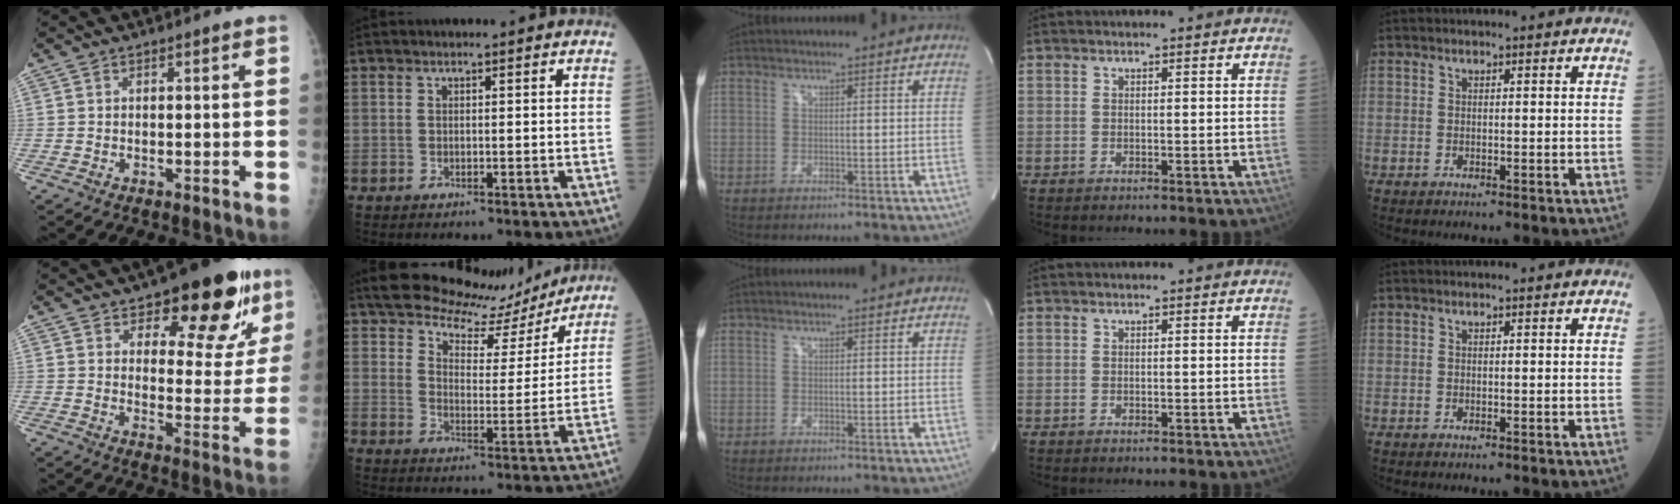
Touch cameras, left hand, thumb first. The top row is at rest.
{"thumb": {"total": 17.5, "force": [10.8, 7.8, 11.3], "torque": [-0.083, -0.059, 0.148]}, "index": {"total": 12.9, "force": [11.7, 4.1, 3.7], "torque": [-0.059, 0.002, 0.160]}}